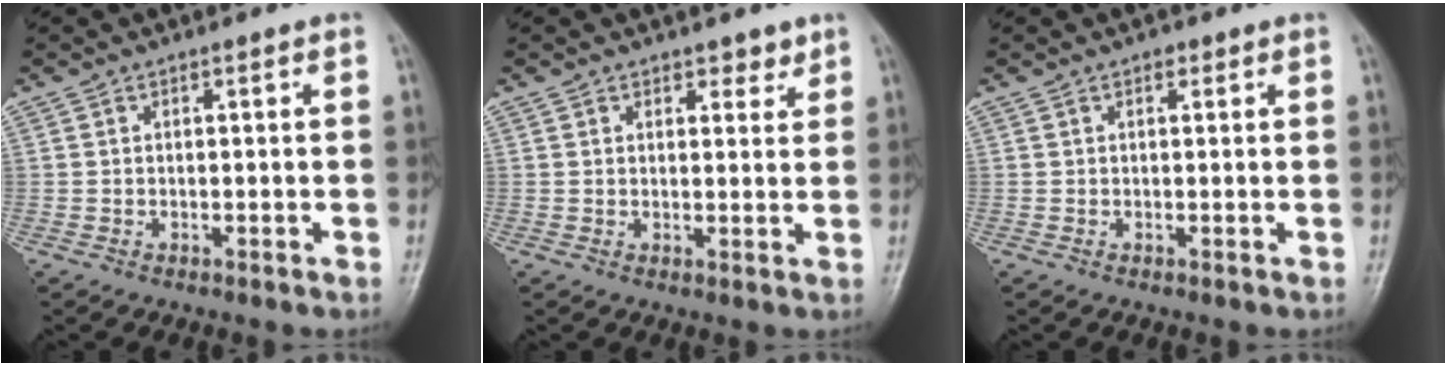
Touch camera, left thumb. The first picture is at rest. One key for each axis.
{"total": 2.7, "fx": 1.9, "fy": 1.7, "fz": 0.9, "tx": 0.010, "ty": -0.011, "tz": 0.026}
{"total": 0.9, "fx": 0.5, "fy": 0.6, "fz": 0.4, "tx": 0.001, "ty": -0.001, "tz": 0.004}